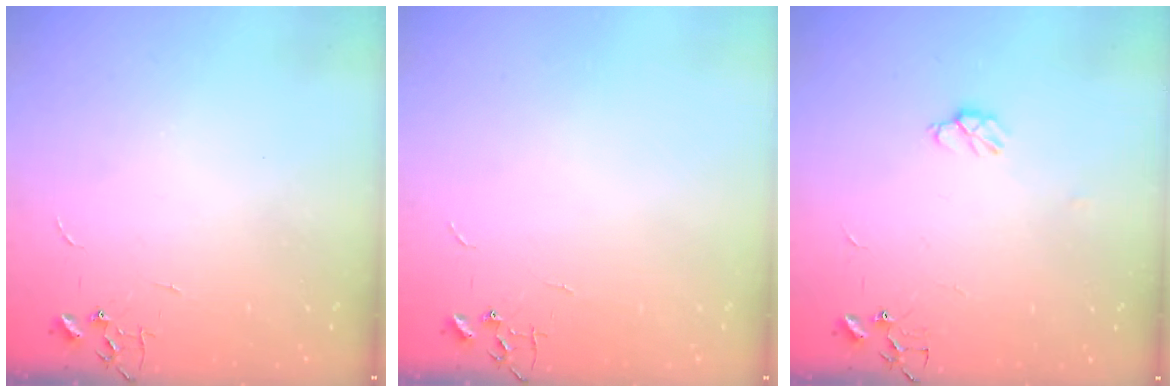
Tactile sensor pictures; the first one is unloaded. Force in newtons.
{"total": 0.0}
{"total": 4.9, "press": 4.9, "slide": 0.7}